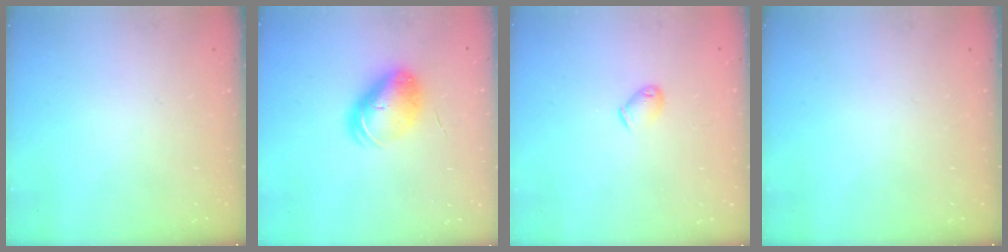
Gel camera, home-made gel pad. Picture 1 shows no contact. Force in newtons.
{"total": 9.2, "press": 9.0, "slide": 2.0}
{"total": 4.2, "press": 4.1, "slide": 0.7}
{"total": 0.0}